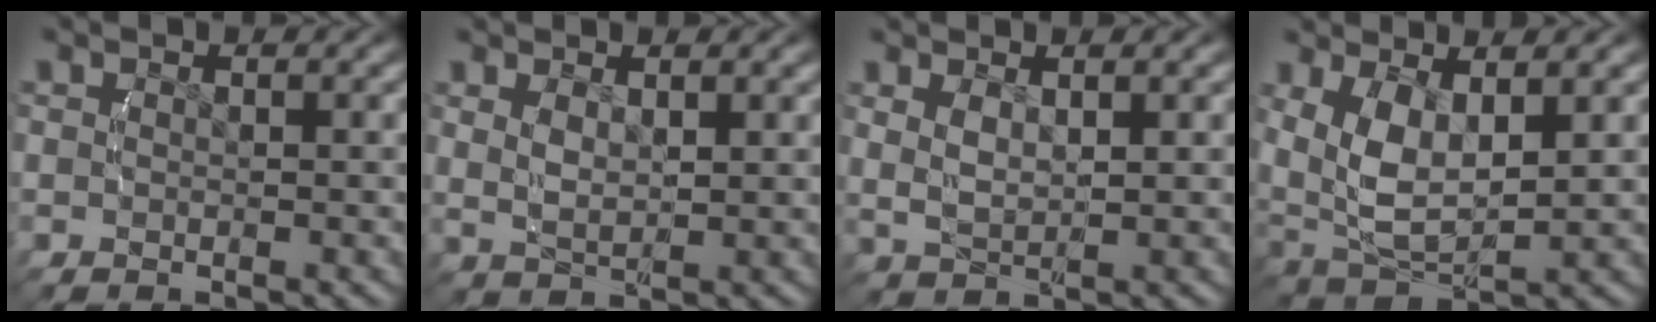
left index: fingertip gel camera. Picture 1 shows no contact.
{"total": 2.6, "force": [1.2, 1.1, 2.0], "torque": [-0.041, -0.001, 0.026]}
{"total": 3.0, "force": [1.3, 1.7, 2.2], "torque": [-0.044, -0.001, 0.026]}
{"total": 6.9, "force": [0.8, 4.7, 4.9], "torque": [-0.128, -0.030, 0.030]}